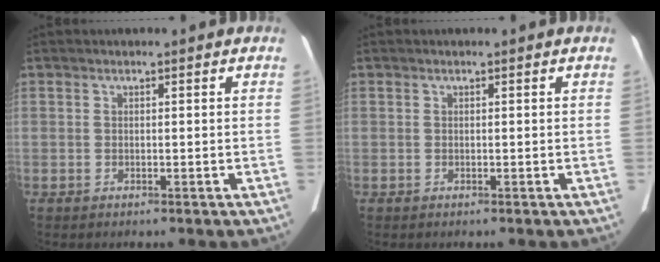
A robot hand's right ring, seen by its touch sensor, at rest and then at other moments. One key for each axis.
{"total": 0.0}